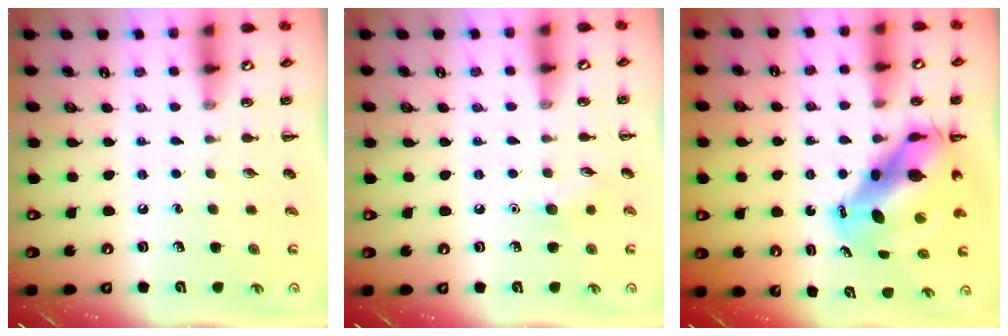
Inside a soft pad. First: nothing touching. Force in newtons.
{"total": 5.6, "press": 5.4, "slide": 1.3}
{"total": 11.2, "press": 10.8, "slide": 3.0}